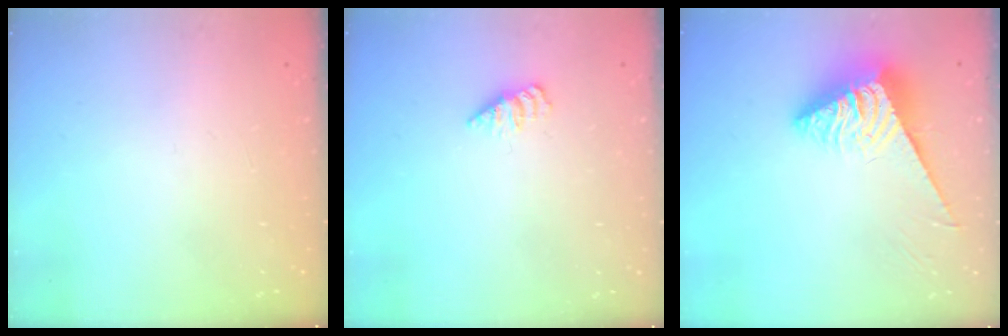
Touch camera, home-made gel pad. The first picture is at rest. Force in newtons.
{"total": 2.2, "press": 2.2, "slide": 0.3}
{"total": 7.6, "press": 7.6, "slide": 0.3}